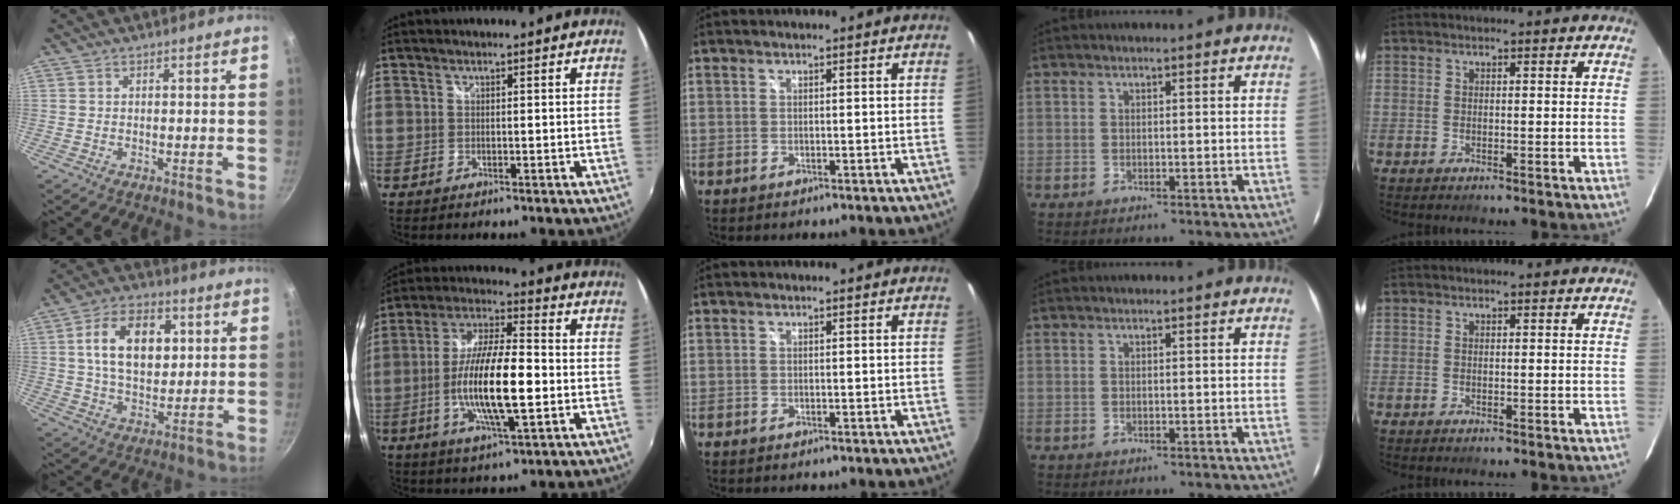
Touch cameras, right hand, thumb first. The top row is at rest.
{"thumb": {"total": 14.2, "force": [3.1, 9.2, 10.4], "torque": [-0.150, 0.002, 0.046]}, "index": {"total": 15.5, "force": [-3.1, 3.7, 14.8], "torque": [-0.288, -0.006, -0.060]}}